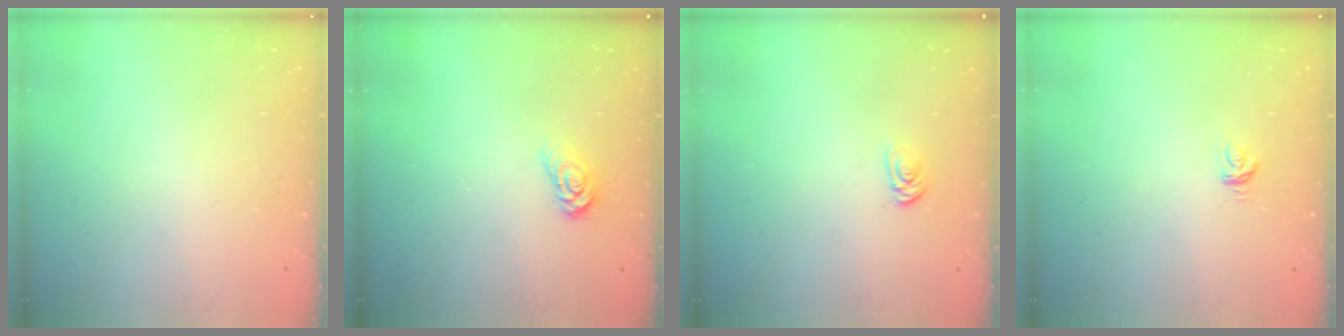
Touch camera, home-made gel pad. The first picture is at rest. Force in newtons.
{"total": 3.4, "press": 3.4, "slide": 0.3}
{"total": 2.1, "press": 2.1, "slide": 0.2}
{"total": 3.2, "press": 3.2, "slide": 0.2}